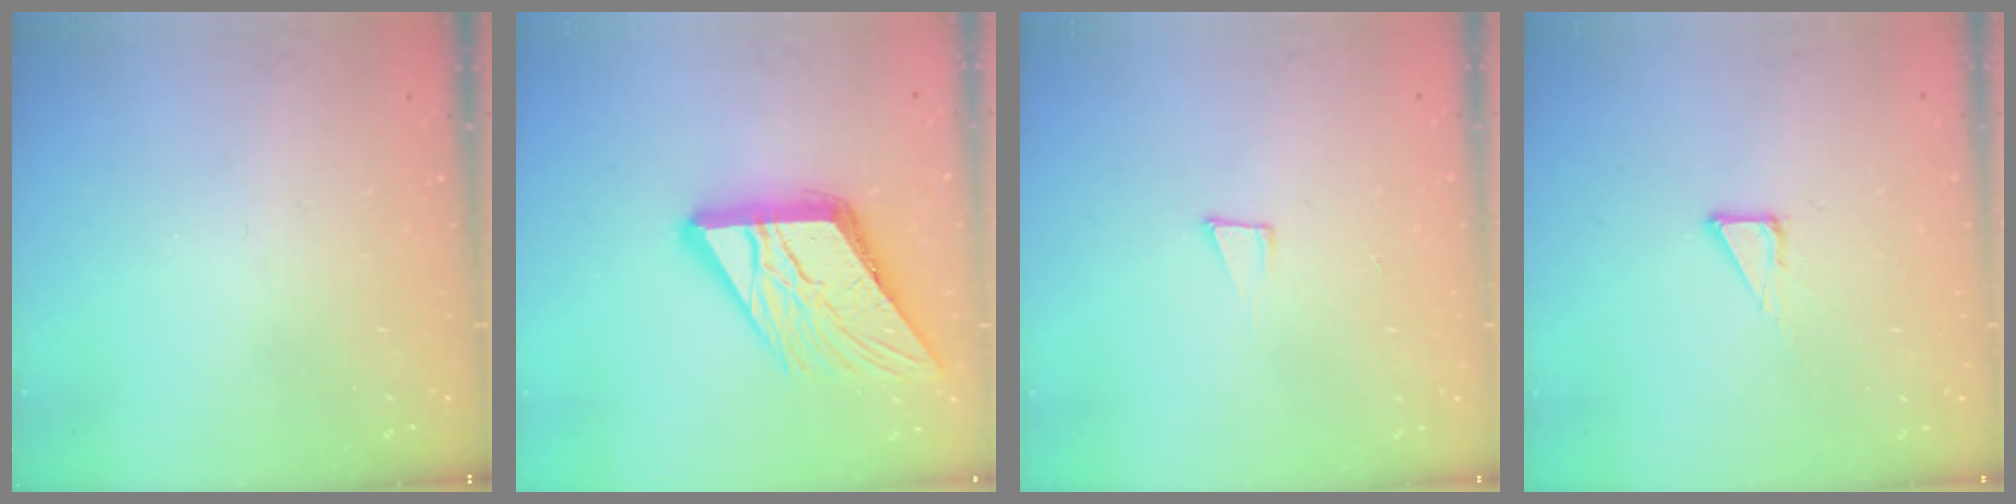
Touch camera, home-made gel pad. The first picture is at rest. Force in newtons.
{"total": 20.0, "press": 19.8, "slide": 2.2}
{"total": 4.8, "press": 3.6, "slide": 3.2}
{"total": 1.9, "press": 1.9, "slide": 0.1}